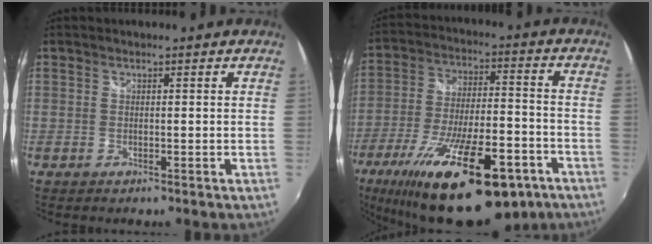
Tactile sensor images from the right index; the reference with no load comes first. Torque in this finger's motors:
{"motor_torque": [2.14, 0.00, 1.05, 0.21]}